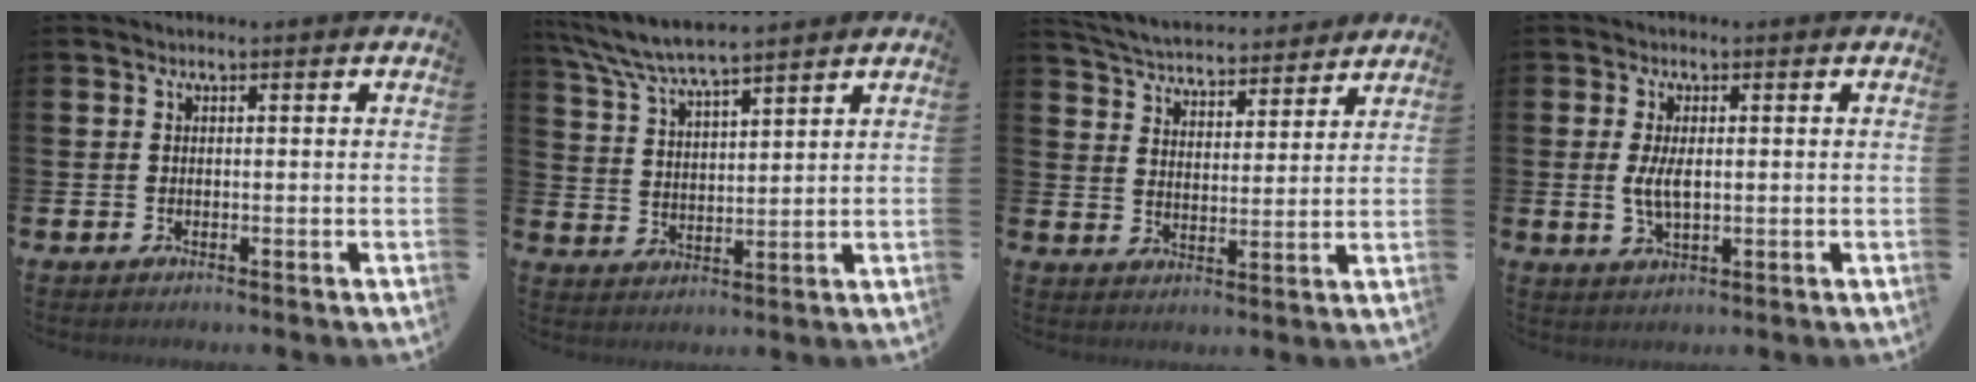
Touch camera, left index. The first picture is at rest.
{"total": 6.5, "force": [6.2, 0.6, 1.9], "torque": [-0.063, -0.029, 0.110]}
{"total": 5.3, "force": [5.2, 0.9, 0.6], "torque": [-0.038, -0.038, 0.091]}
{"total": 3.7, "force": [0.3, 1.6, 3.3], "torque": [-0.060, 0.003, 0.003]}